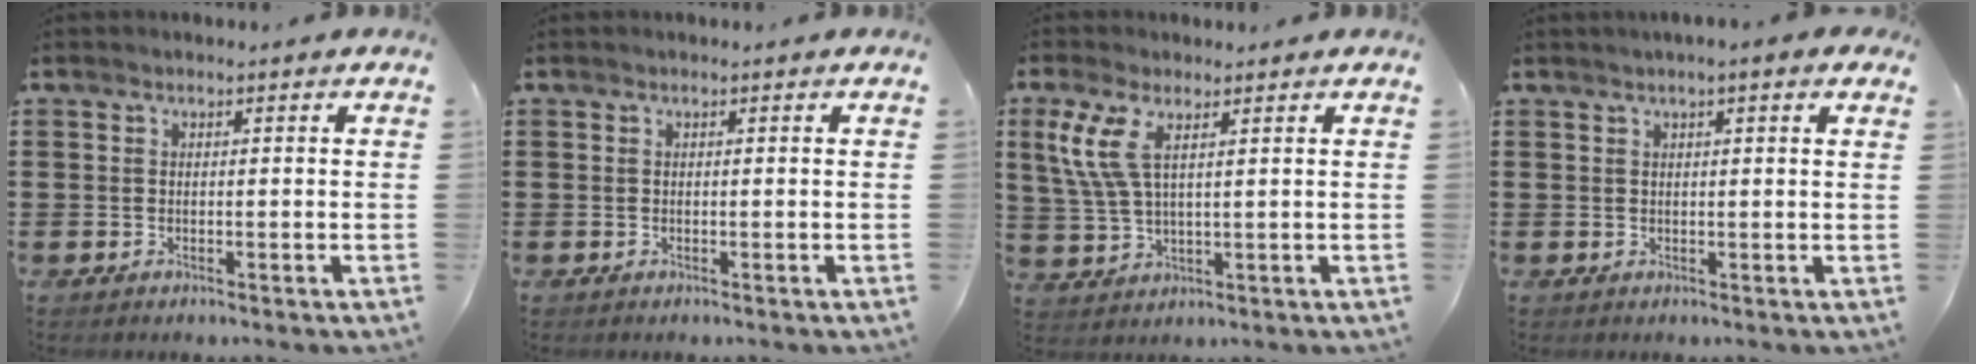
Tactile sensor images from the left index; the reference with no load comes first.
{"total": 0.0}
{"total": 6.4, "force": [3.0, 2.3, 5.2], "torque": [-0.129, -0.001, 0.048]}
{"total": 1.4, "force": [0.9, 0.2, 1.1], "torque": [-0.023, 0.003, 0.015]}